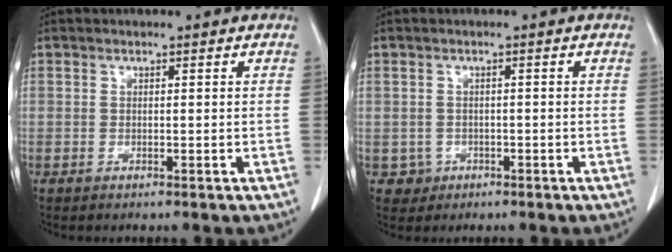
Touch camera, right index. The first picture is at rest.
{"total": 2.5, "force": [-0.8, 2.3, -0.1], "torque": [0.011, 0.011, -0.010]}